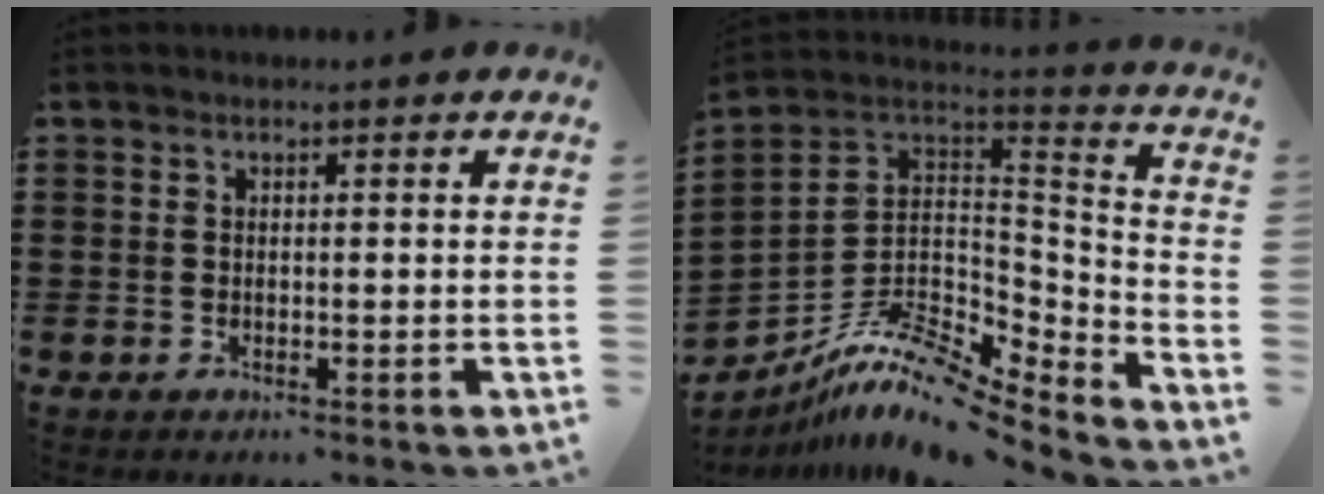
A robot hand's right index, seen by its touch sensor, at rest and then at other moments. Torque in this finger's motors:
{"motor_torque": [0.03, 0.18, 0.16, 0.05]}